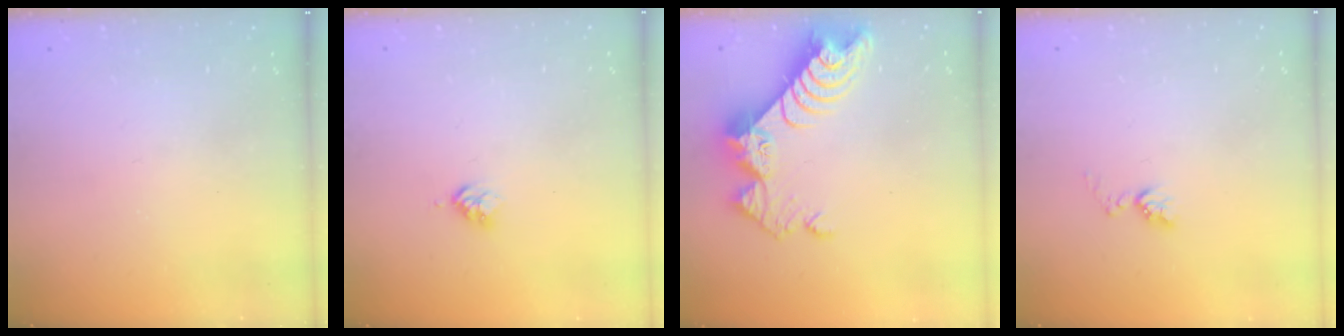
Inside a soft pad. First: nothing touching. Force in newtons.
{"total": 3.0, "press": 2.9, "slide": 0.4}
{"total": 12.7, "press": 12.7, "slide": 0.8}
{"total": 5.0, "press": 5.0, "slide": 0.6}